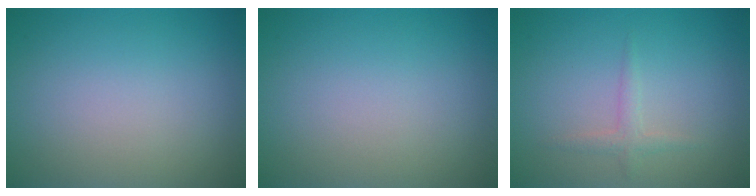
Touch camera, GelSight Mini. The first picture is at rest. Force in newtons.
{"total": 0.0}
{"total": 1.3, "press": 1.3, "slide": 0.0}